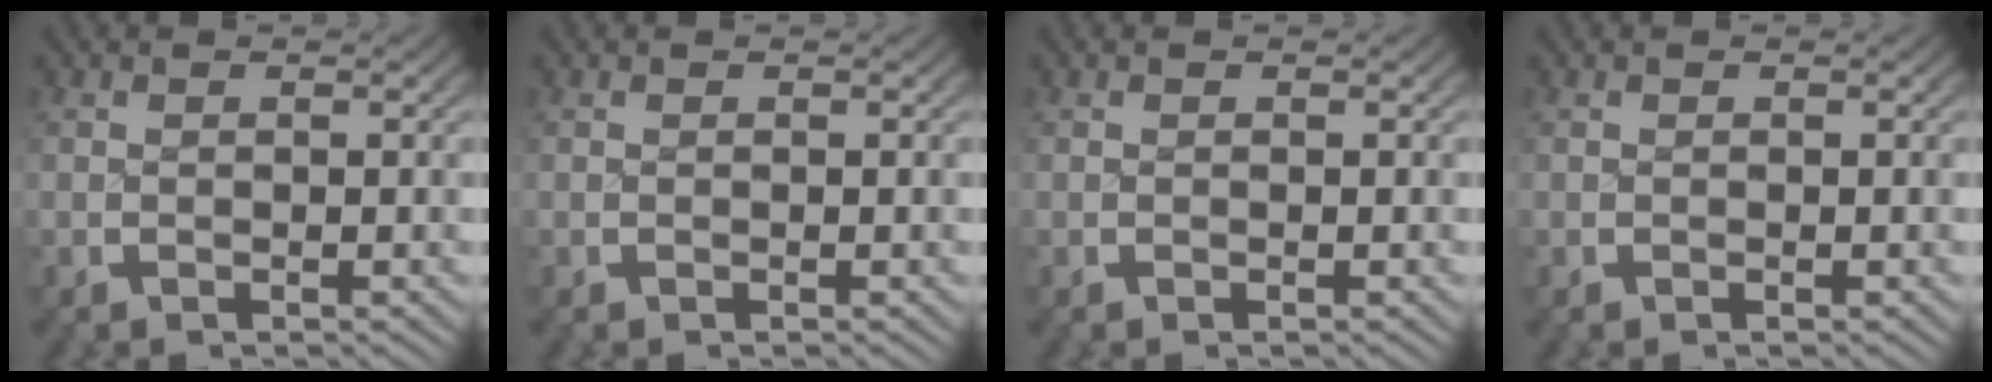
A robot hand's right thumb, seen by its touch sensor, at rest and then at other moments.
{"total": 0.0}
{"total": 0.0}
{"total": 0.0}